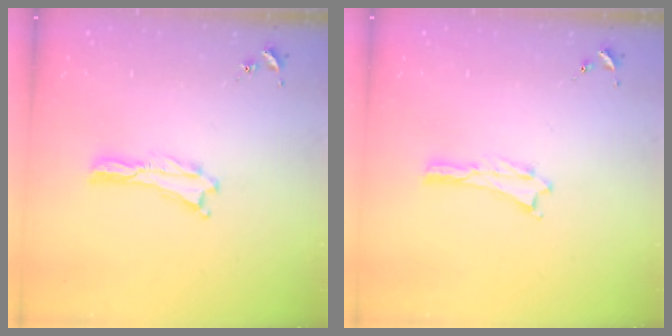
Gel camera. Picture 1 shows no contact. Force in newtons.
{"total": 0.0}